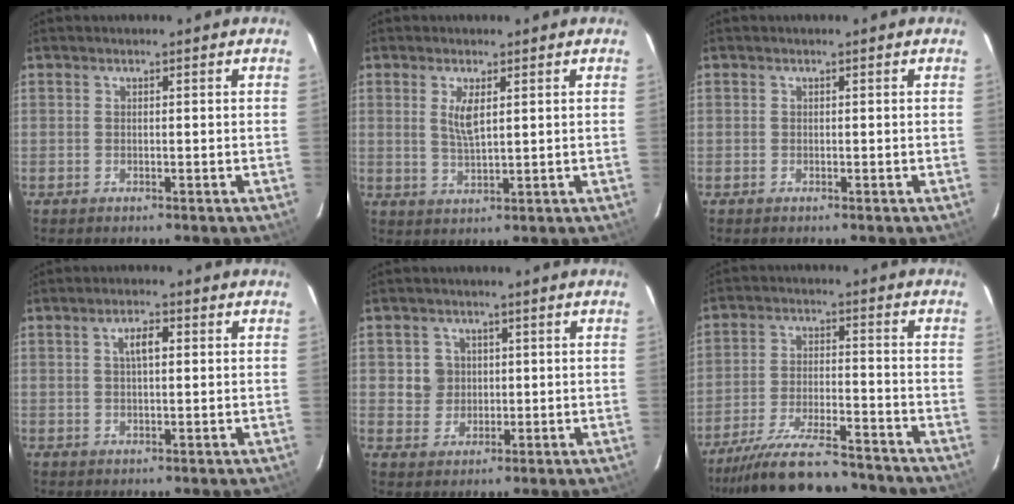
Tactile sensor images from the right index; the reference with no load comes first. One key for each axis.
{"total": 4.0, "fx": 1.4, "fy": 1.2, "fz": 3.6, "tx": -0.070, "ty": -0.003, "tz": 0.028}
{"total": 0.0}
{"total": 3.4, "fx": 0.9, "fy": 1.3, "fz": 3.0, "tx": -0.056, "ty": 0.010, "tz": 0.017}
{"total": 4.3, "fx": 0.7, "fy": 4.2, "fz": 0.6, "tx": -0.002, "ty": 0.016, "tz": 0.016}
{"total": 18.0, "fx": -16.2, "fy": 3.5, "fz": 7.1, "tx": -0.148, "ty": -0.019, "tz": -0.247}